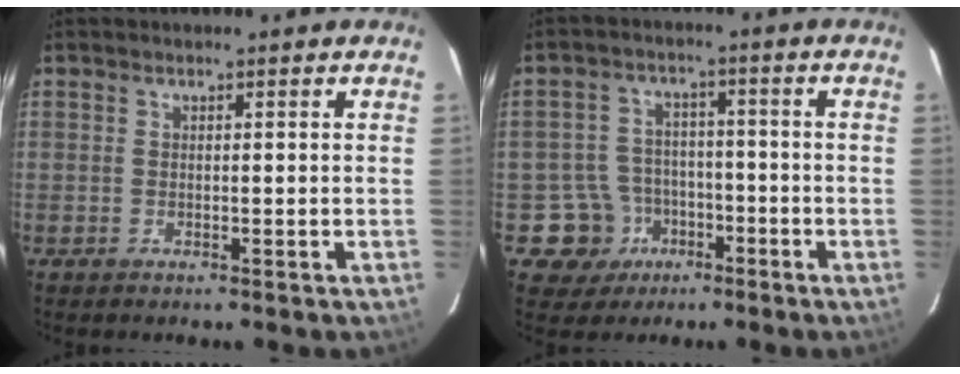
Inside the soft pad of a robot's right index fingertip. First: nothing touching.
{"total": 7.9, "force": [-3.8, 6.9, 0.2], "torque": [-0.025, 0.029, -0.051]}